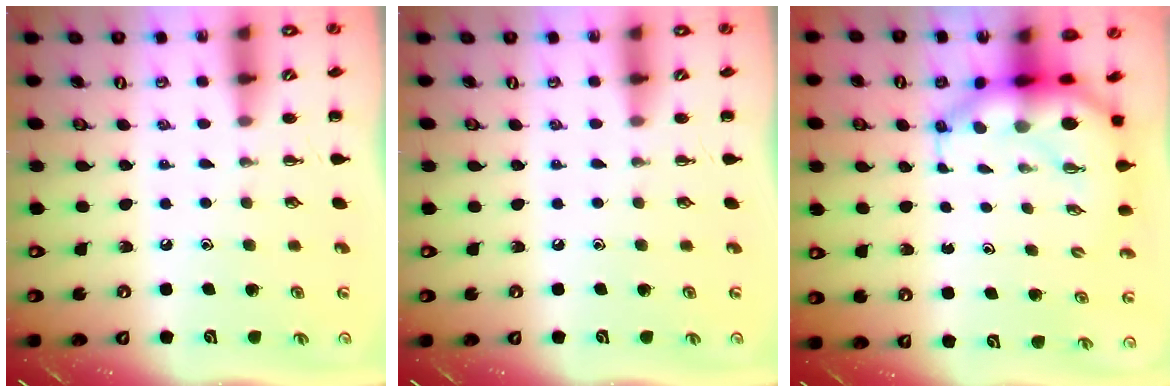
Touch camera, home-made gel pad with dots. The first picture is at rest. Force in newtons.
{"total": 0.0}
{"total": 7.4, "press": 7.1, "slide": 2.3}